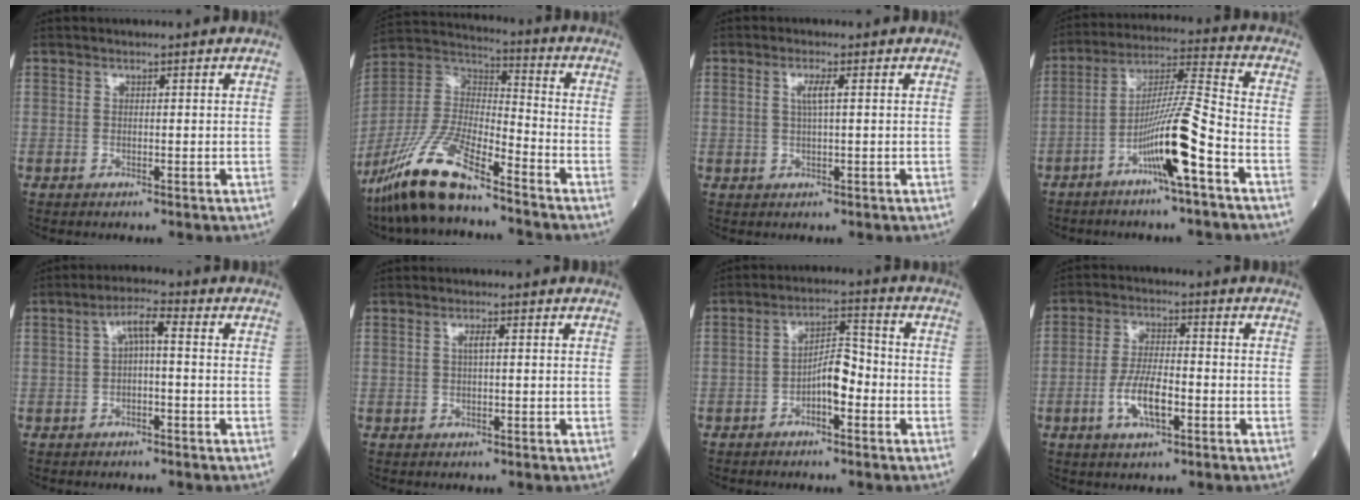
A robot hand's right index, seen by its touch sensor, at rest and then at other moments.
{"total": 16.0, "force": [-11.8, 2.7, 10.5], "torque": [-0.226, -0.016, -0.223]}
{"total": 2.3, "force": [0.6, 0.1, 2.3], "torque": [-0.047, 0.002, 0.010]}
{"total": 11.4, "force": [-5.4, -0.6, 10.0], "torque": [-0.189, 0.005, -0.101]}
{"total": 4.0, "force": [0.2, 0.9, 3.9], "torque": [-0.068, 0.020, 0.000]}
{"total": 1.3, "force": [0.3, 0.1, 1.3], "torque": [-0.026, 0.003, 0.003]}
{"total": 5.4, "force": [-2.1, 1.7, 4.7], "torque": [-0.081, 0.019, -0.038]}
{"total": 6.9, "force": [-2.4, 2.1, 6.1], "torque": [-0.121, 0.002, -0.044]}